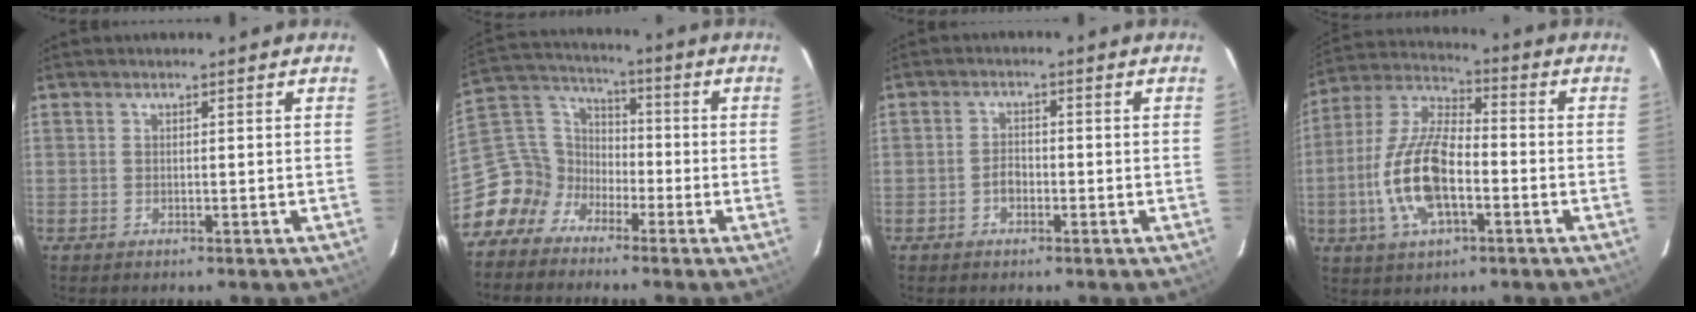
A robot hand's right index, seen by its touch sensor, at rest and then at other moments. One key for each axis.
{"total": 9.6, "fx": -6.4, "fy": 7.0, "fz": 1.7, "tx": -0.059, "ty": 0.044, "tz": -0.144}
{"total": 2.1, "fx": -0.9, "fy": 1.5, "fz": 1.2, "tx": -0.023, "ty": 0.008, "tz": -0.016}
{"total": 15.1, "fx": -4.0, "fy": 6.4, "fz": 13.1, "tx": -0.279, "ty": 0.000, "tz": -0.077}